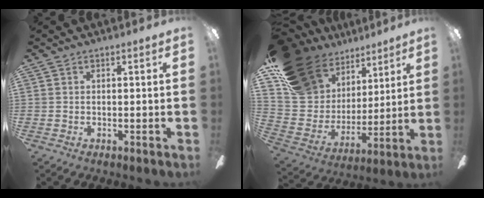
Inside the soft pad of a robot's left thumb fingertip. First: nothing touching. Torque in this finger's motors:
{"motor_torque": [1.26, 1.02, 1.27, -1.49, 0.45]}